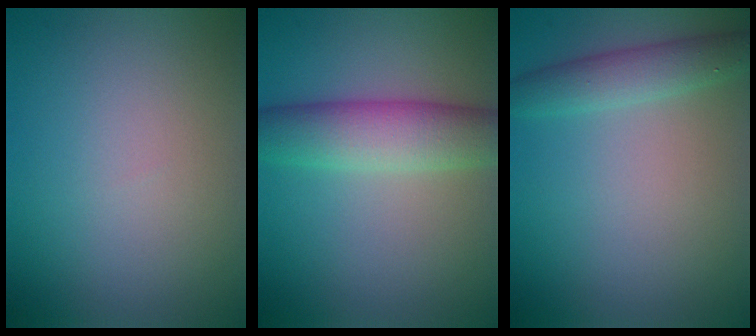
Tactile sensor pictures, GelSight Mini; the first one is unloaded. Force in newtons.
{"total": 5.7, "press": 5.7, "slide": 0.1}
{"total": 2.8, "press": 2.8, "slide": 0.1}